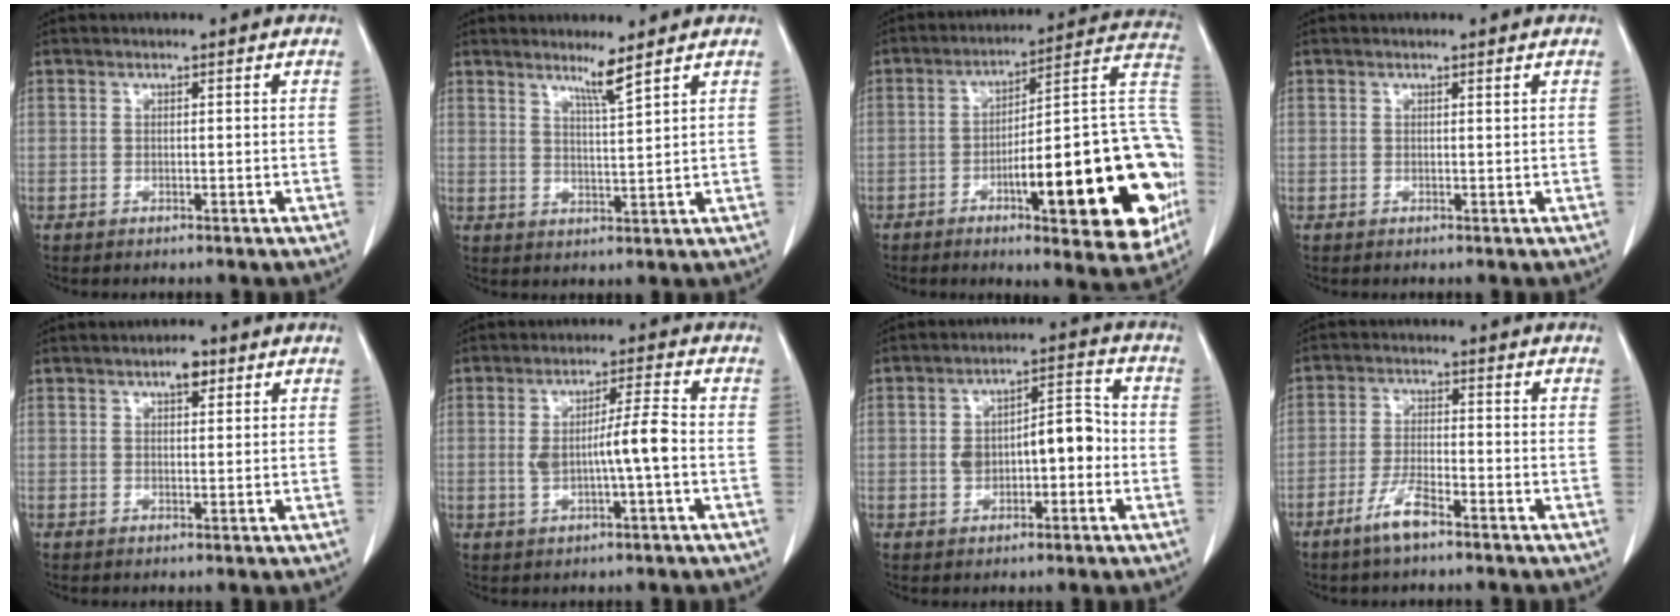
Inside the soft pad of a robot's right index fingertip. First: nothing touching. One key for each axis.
{"total": 3.7, "fx": 2.8, "fy": -0.9, "fz": 2.3, "tx": -0.041, "ty": -0.012, "tz": 0.053}
{"total": 26.5, "fx": -6.9, "fy": 5.2, "fz": 25.1, "tx": -0.258, "ty": 0.019, "tz": -0.085}
{"total": 0.0}
{"total": 2.6, "fx": 1.5, "fy": 1.0, "fz": 1.9, "tx": -0.030, "ty": 0.003, "tz": 0.023}
{"total": 6.4, "fx": -0.6, "fy": 0.2, "fz": 6.3, "tx": -0.112, "ty": 0.005, "tz": -0.009}
{"total": 8.4, "fx": -0.8, "fy": 3.9, "fz": 7.4, "tx": -0.129, "ty": 0.035, "tz": -0.009}
{"total": 5.1, "fx": -3.5, "fy": 0.7, "fz": 3.6, "tx": -0.077, "ty": -0.004, "tz": -0.068}